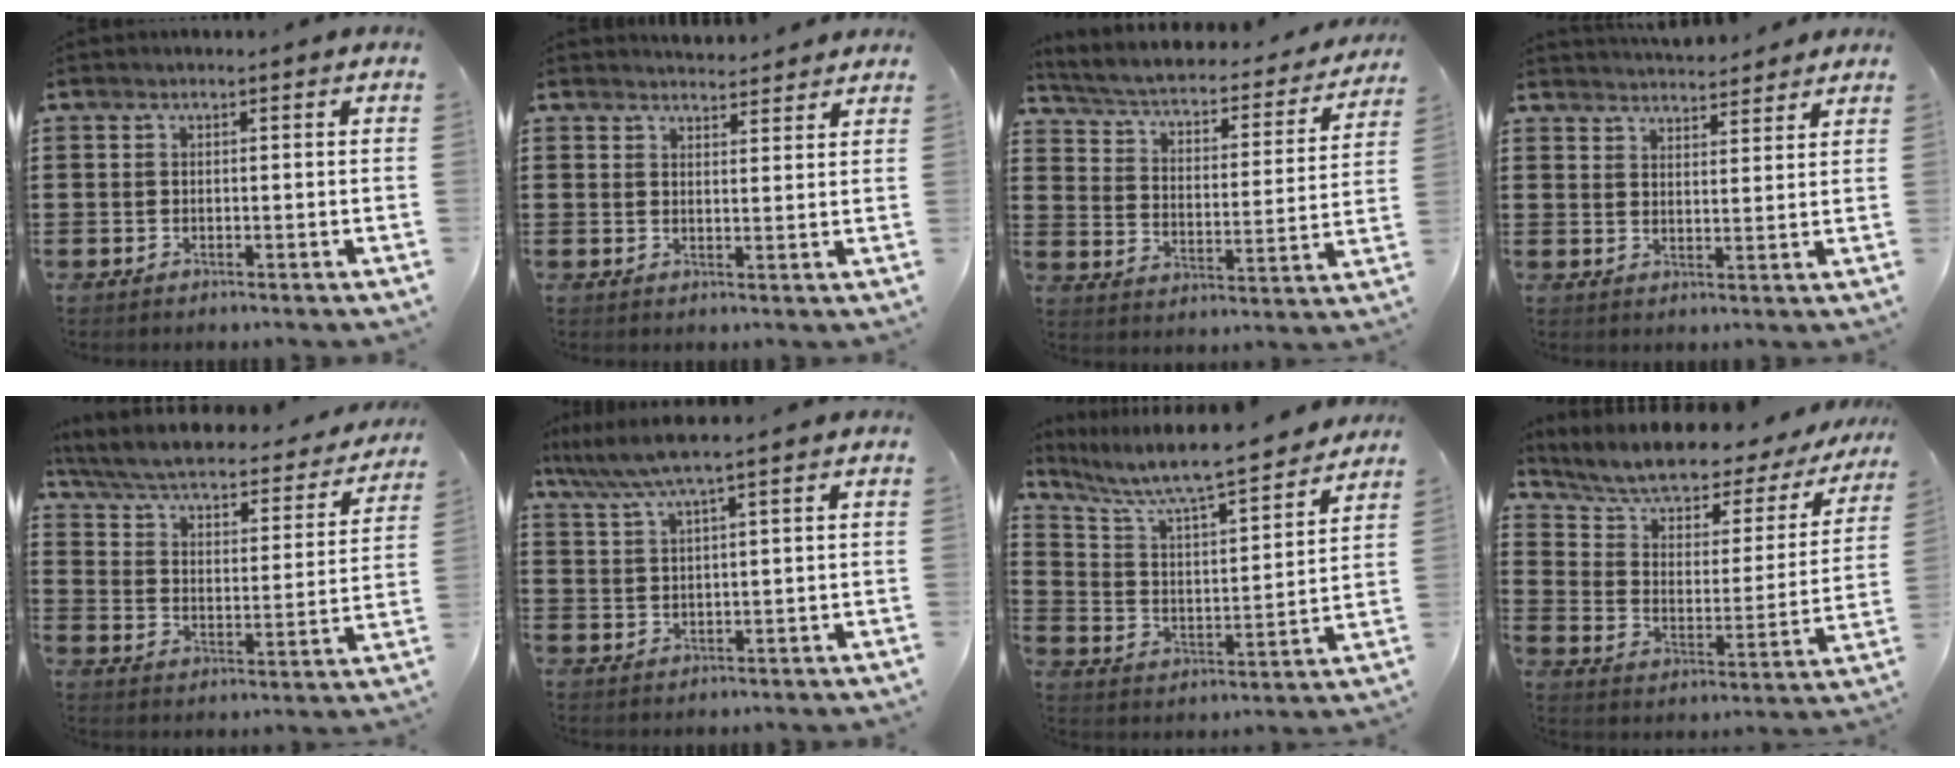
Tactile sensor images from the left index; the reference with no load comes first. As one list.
[{"total": 3.0, "force": [3.0, 0.3, 0.1], "torque": [-0.002, -0.013, 0.055]}, {"total": 3.0, "force": [2.4, 0.7, 1.6], "torque": [-0.047, -0.026, 0.029]}, {"total": 4.0, "force": [4.0, 0.2, 0.3], "torque": [-0.017, -0.016, 0.074]}, {"total": 4.4, "force": [3.7, 0.6, 2.2], "torque": [-0.061, -0.035, 0.055]}, {"total": 4.7, "force": [3.3, -0.3, 3.3], "torque": [-0.074, -0.008, 0.057]}, {"total": 7.1, "force": [6.4, 0.3, 3.1], "torque": [-0.087, -0.052, 0.102]}, {"total": 6.0, "force": [4.9, 2.1, 2.8], "torque": [-0.081, -0.038, 0.079]}]